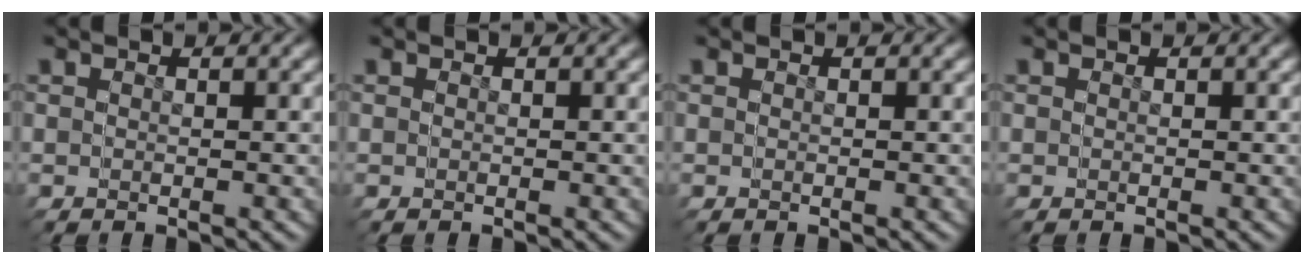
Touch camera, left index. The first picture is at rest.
{"total": 0.0}
{"total": 0.0}
{"total": 0.0}